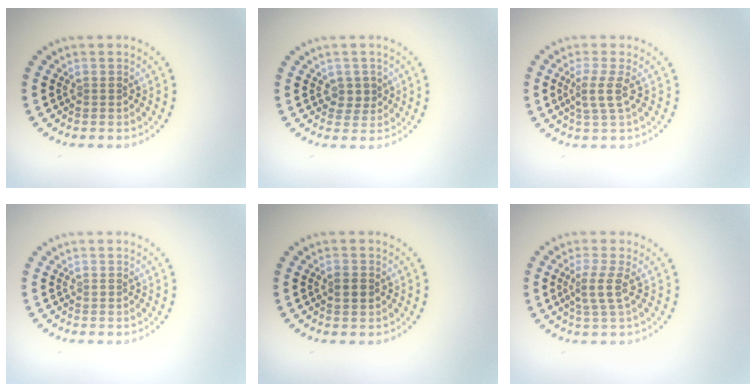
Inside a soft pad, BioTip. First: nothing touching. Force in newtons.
{"total": 1.6, "press": 1.4, "slide": 0.9}
{"total": 2.2, "press": 1.7, "slide": 1.4}
{"total": 0.0}
{"total": 1.7, "press": 1.7, "slide": 0.1}
{"total": 2.3, "press": 1.8, "slide": 1.4}